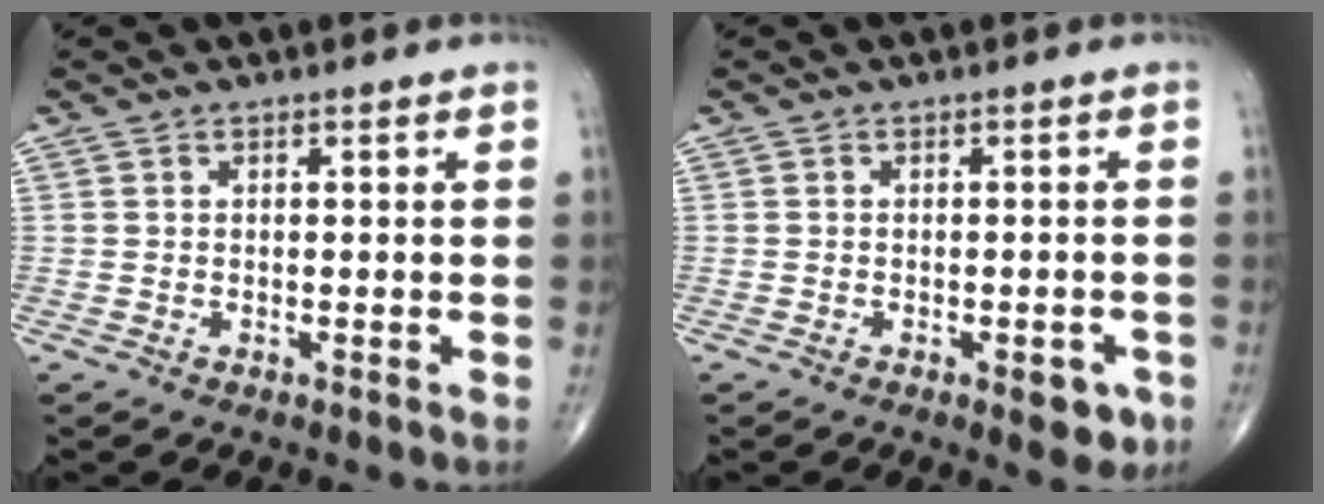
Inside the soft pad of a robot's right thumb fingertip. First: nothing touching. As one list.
[{"total": 4.3, "force": [-2.0, 1.9, 3.3], "torque": [-0.025, 0.004, -0.019]}]